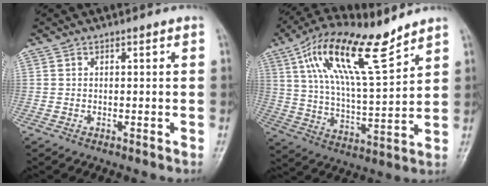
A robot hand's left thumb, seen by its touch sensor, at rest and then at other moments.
{"total": 17.6, "force": [10.4, 5.2, 13.2], "torque": [-0.228, -0.035, 0.195]}